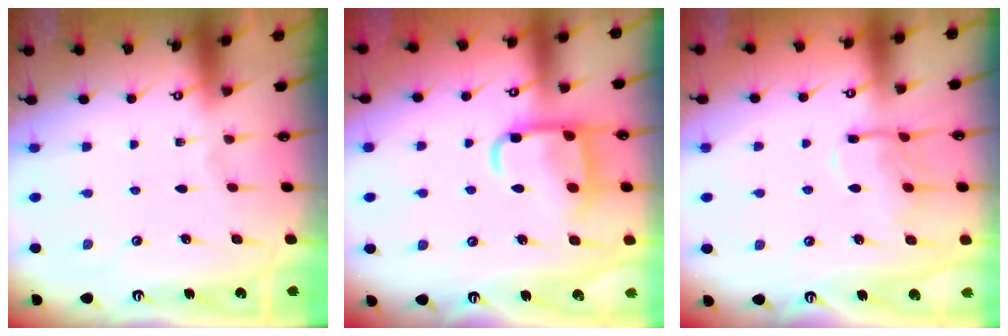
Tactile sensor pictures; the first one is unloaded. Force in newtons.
{"total": 13.7, "press": 13.6, "slide": 1.3}
{"total": 10.1, "press": 10.1, "slide": 0.8}